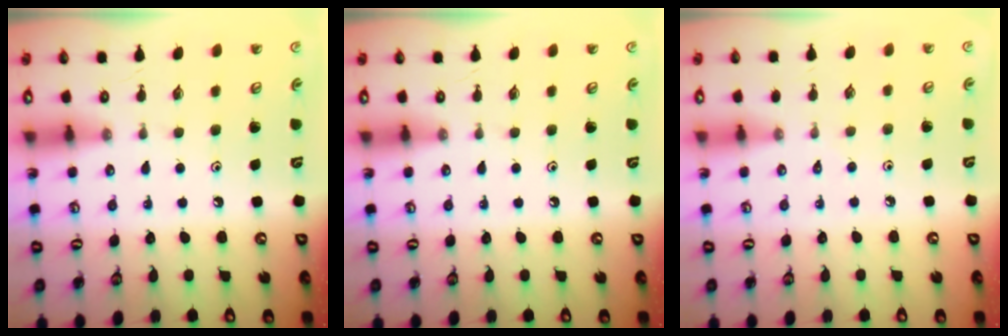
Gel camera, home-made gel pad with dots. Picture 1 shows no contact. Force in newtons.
{"total": 0.0}
{"total": 0.6, "press": 0.6, "slide": 0.3}